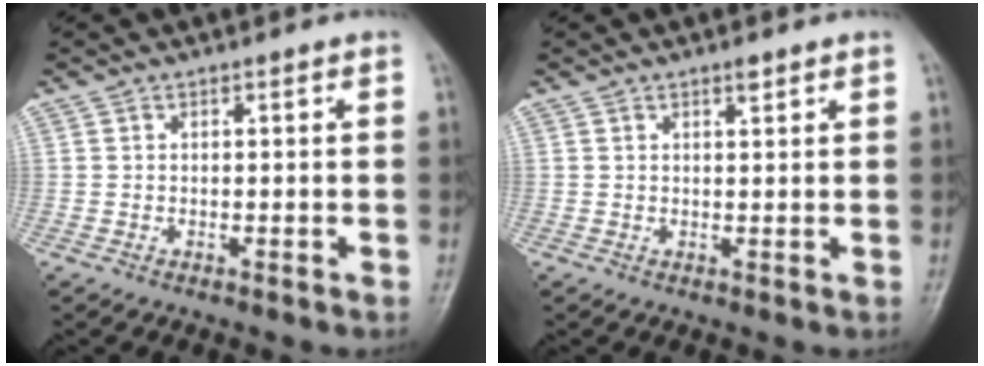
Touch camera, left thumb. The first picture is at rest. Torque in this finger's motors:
{"motor_torque": [0.75, -0.15, 0.84, -0.30, 0.01]}